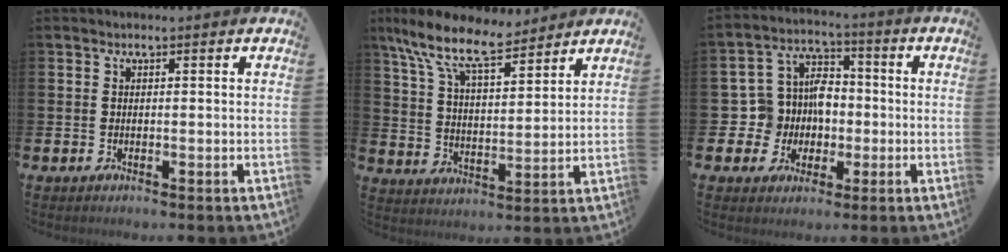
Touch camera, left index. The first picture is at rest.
{"total": 10.4, "force": [8.5, 3.3, 4.9], "torque": [-0.123, -0.045, 0.151]}
{"total": 7.5, "force": [0.0, 7.0, 2.6], "torque": [-0.086, 0.000, -0.003]}